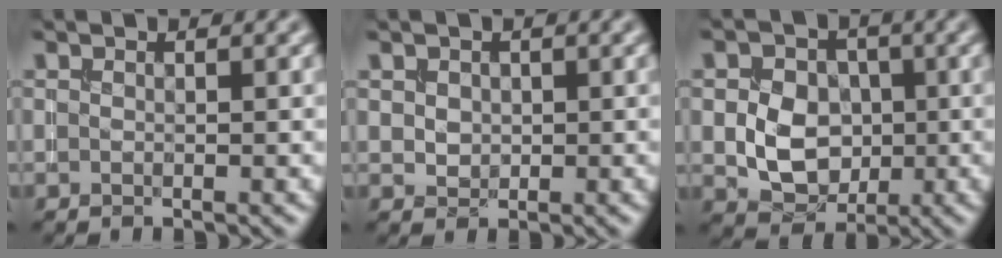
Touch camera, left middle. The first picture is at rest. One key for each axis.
{"total": 1.3, "fx": 0.4, "fy": 1.1, "fz": 0.5, "tx": -0.010, "ty": -0.001, "tz": 0.009}
{"total": 5.4, "fx": -0.5, "fy": 4.3, "fz": 3.3, "tx": -0.056, "ty": -0.002, "tz": -0.010}